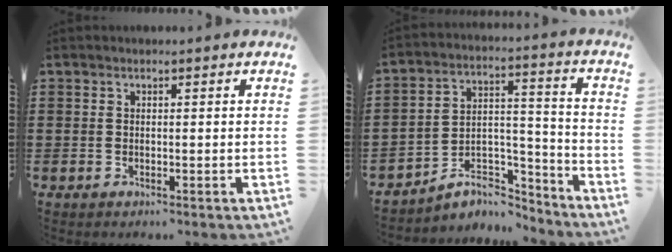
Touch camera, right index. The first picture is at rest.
{"total": 6.4, "force": [-5.3, 3.2, 1.7], "torque": [-0.027, 0.015, -0.099]}